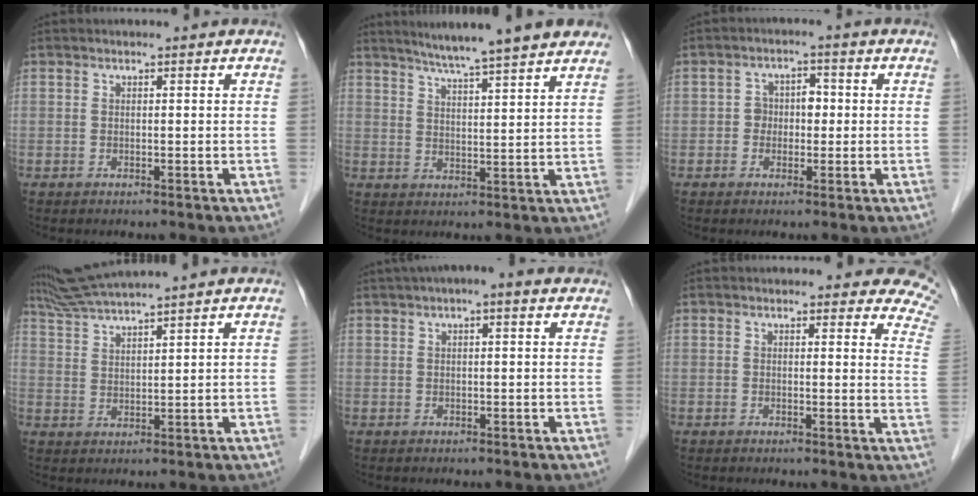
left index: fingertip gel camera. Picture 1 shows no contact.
{"total": 12.9, "force": [10.8, 0.0, 7.1], "torque": [-0.106, 0.021, 0.141]}
{"total": 3.5, "force": [-0.4, 2.7, 2.1], "torque": [-0.032, 0.018, -0.009]}
{"total": 7.6, "force": [6.8, -1.5, 3.1], "torque": [-0.062, 0.021, 0.130]}
{"total": 5.2, "force": [3.2, 1.2, 4.0], "torque": [-0.066, 0.036, 0.043]}
{"total": 8.7, "force": [7.5, 3.0, 3.3], "torque": [0.002, -0.020, 0.041]}